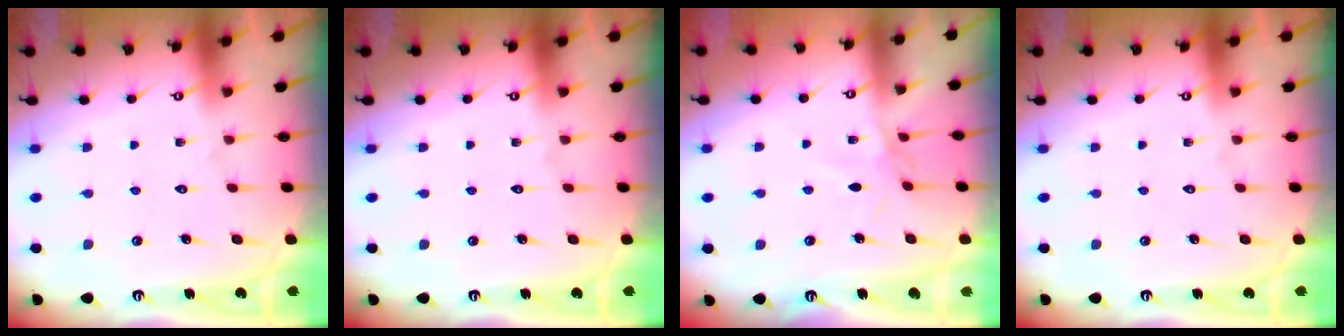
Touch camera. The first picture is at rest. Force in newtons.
{"total": 0.0}
{"total": 2.6, "press": 2.6, "slide": 0.1}
{"total": 0.0}